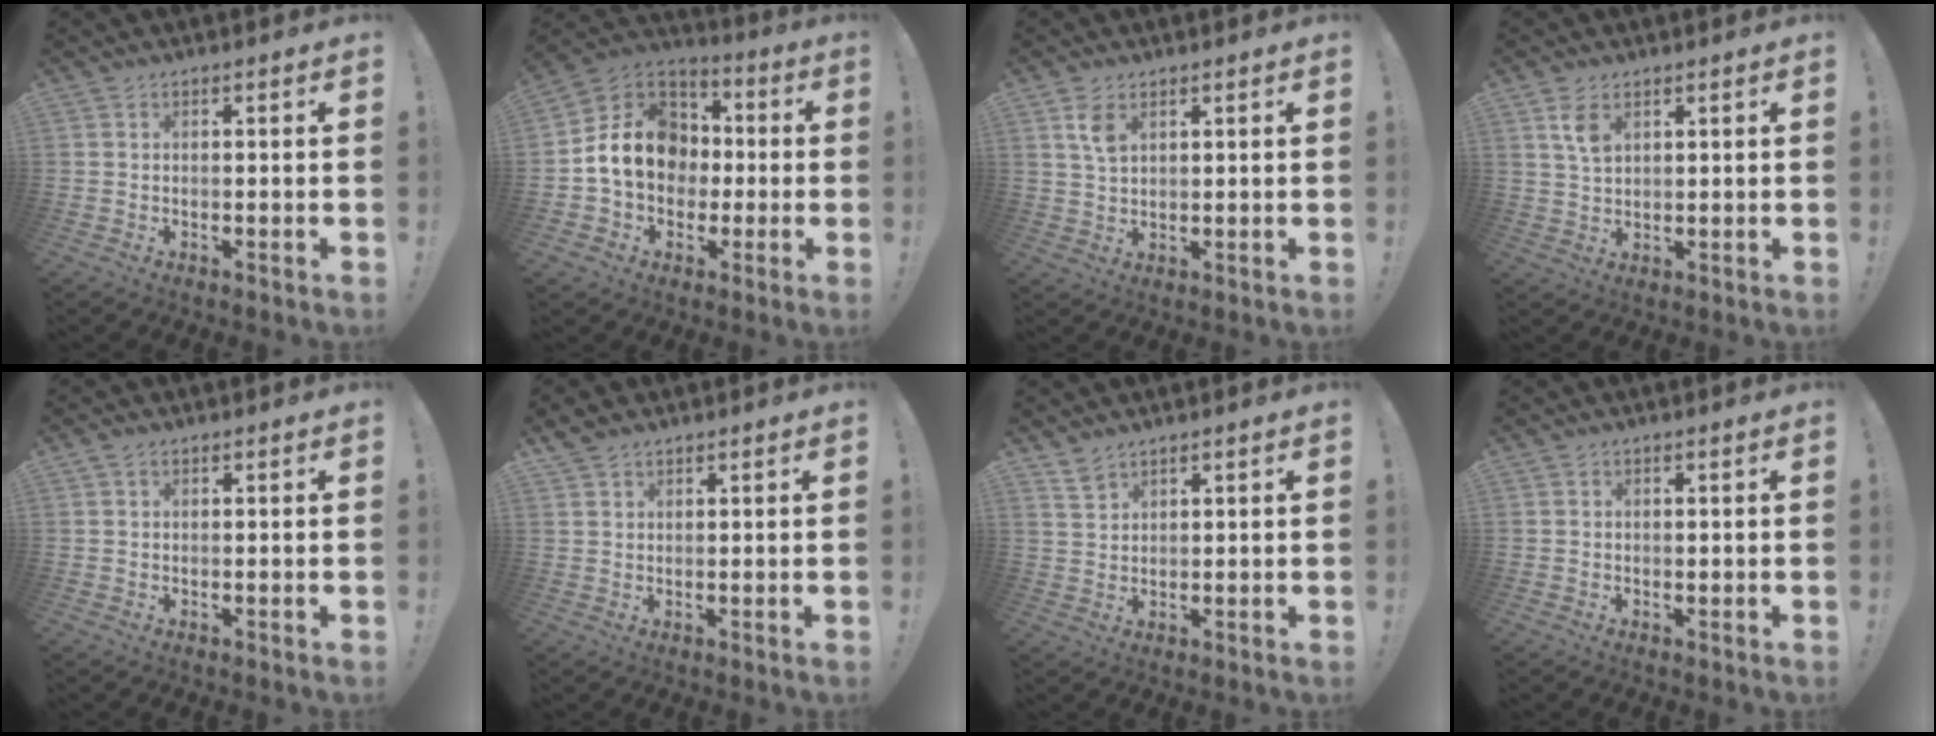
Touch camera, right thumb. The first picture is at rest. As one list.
[{"total": 16.9, "force": [0.2, 13.6, 10.1], "torque": [-0.152, 0.024, 0.014]}, {"total": 5.0, "force": [2.4, 2.5, 3.6], "torque": [-0.054, -0.010, 0.042]}, {"total": 5.2, "force": [2.6, 2.6, 3.7], "torque": [-0.065, -0.008, 0.048]}, {"total": 0.7, "force": [0.3, 0.5, 0.4], "torque": [-0.007, 0.002, 0.004]}, {"total": 2.8, "force": [2.3, 1.3, 0.9], "torque": [-0.012, -0.010, 0.044]}, {"total": 3.8, "force": [3.2, 1.6, 1.4], "torque": [-0.020, -0.023, 0.060]}, {"total": 0.5, "force": [0.3, 0.4, 0.0], "torque": [0.007, -0.001, 0.004]}]